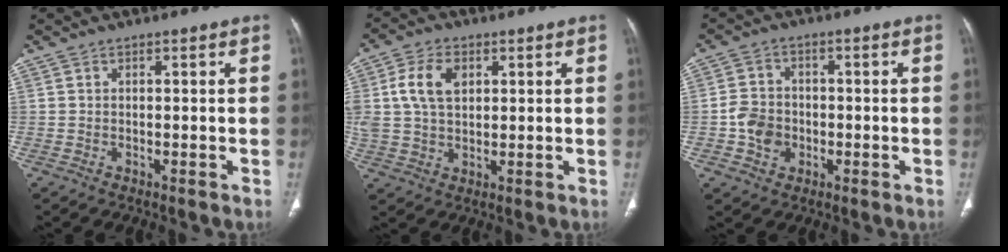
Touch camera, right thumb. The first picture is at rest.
{"total": 8.4, "force": [2.5, 5.5, 5.9], "torque": [-0.110, 0.001, 0.048]}
{"total": 6.1, "force": [-1.4, 5.1, 3.0], "torque": [-0.036, 0.012, -0.028]}